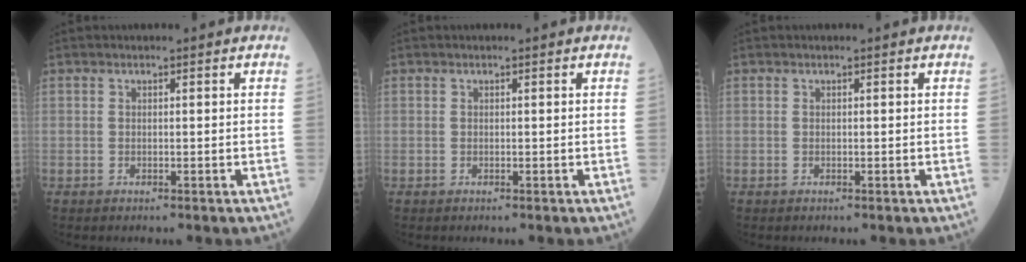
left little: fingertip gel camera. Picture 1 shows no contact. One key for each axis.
{"total": 0.0}
{"total": 0.0}